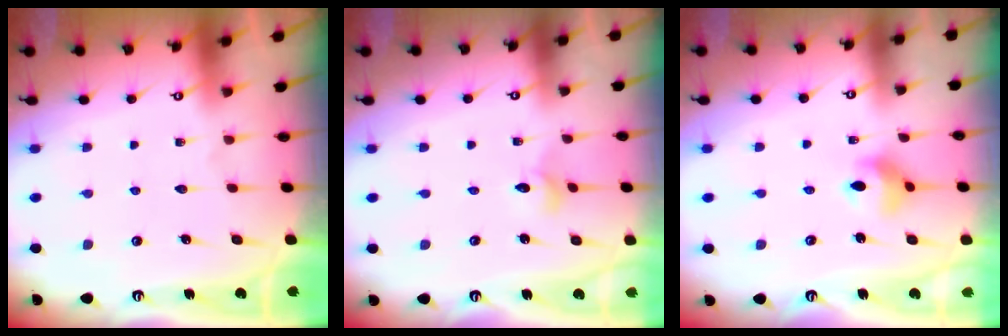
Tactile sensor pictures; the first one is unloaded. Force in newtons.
{"total": 2.8, "press": 2.8, "slide": 0.3}
{"total": 7.7, "press": 7.4, "slide": 2.2}